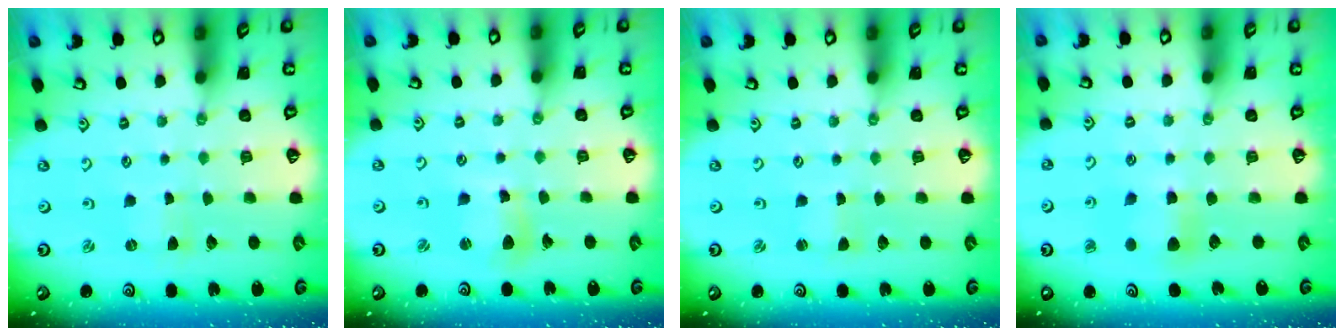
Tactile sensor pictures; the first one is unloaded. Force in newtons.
{"total": 7.1, "press": 7.0, "slide": 1.0}
{"total": 0.6, "press": 0.6, "slide": 0.1}
{"total": 6.6, "press": 6.5, "slide": 0.8}